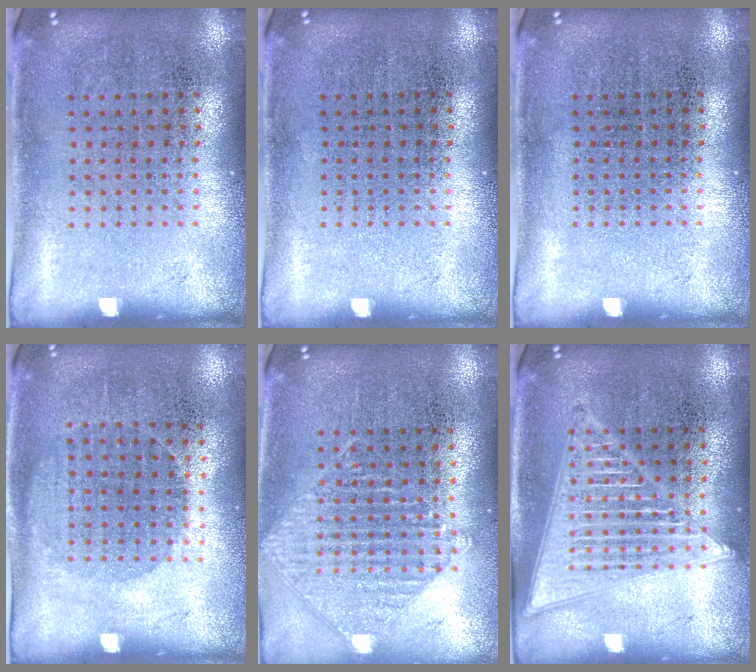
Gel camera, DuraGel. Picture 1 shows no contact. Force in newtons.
{"total": 0.0}
{"total": 0.0}
{"total": 1.0, "press": 0.9, "slide": 0.4}
{"total": 1.0, "press": 1.0, "slide": 0.1}
{"total": 2.9, "press": 2.8, "slide": 0.4}